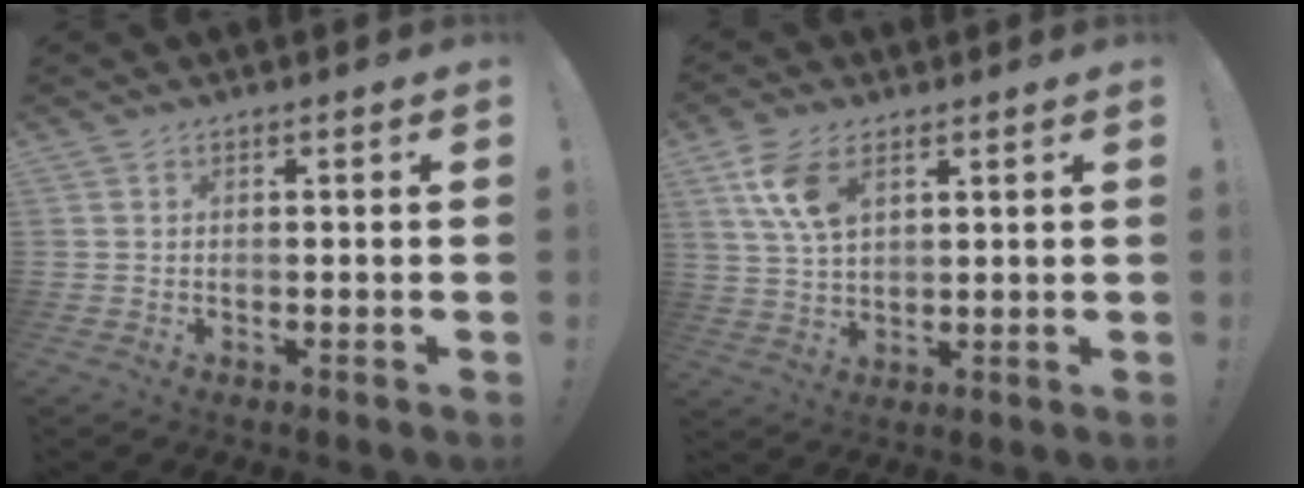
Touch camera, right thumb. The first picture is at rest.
{"total": 10.0, "force": [4.8, 5.5, 6.8], "torque": [-0.137, -0.012, 0.090]}